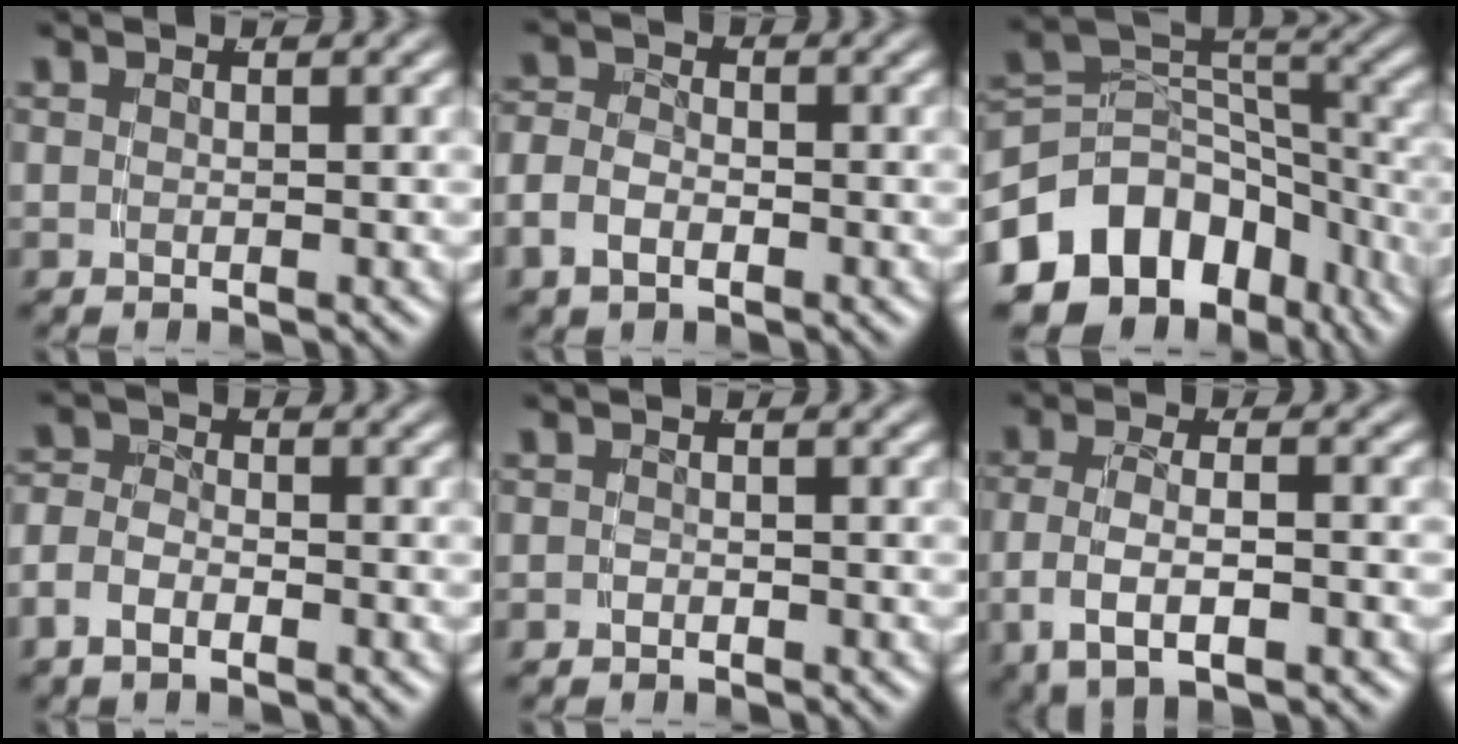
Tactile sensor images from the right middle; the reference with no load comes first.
{"total": 3.4, "force": [-1.3, 2.6, 1.9], "torque": [-0.050, -0.014, -0.020]}
{"total": 15.4, "force": [-6.1, 11.5, 8.1], "torque": [-0.149, -0.045, -0.087]}
{"total": 3.2, "force": [-1.4, 2.3, 1.7], "torque": [-0.046, -0.015, -0.026]}
{"total": 0.8, "force": [-0.7, -0.1, -0.1], "torque": [-0.002, -0.009, -0.008]}
{"total": 4.7, "force": [-1.1, 2.3, 4.0], "torque": [-0.085, -0.008, -0.012]}